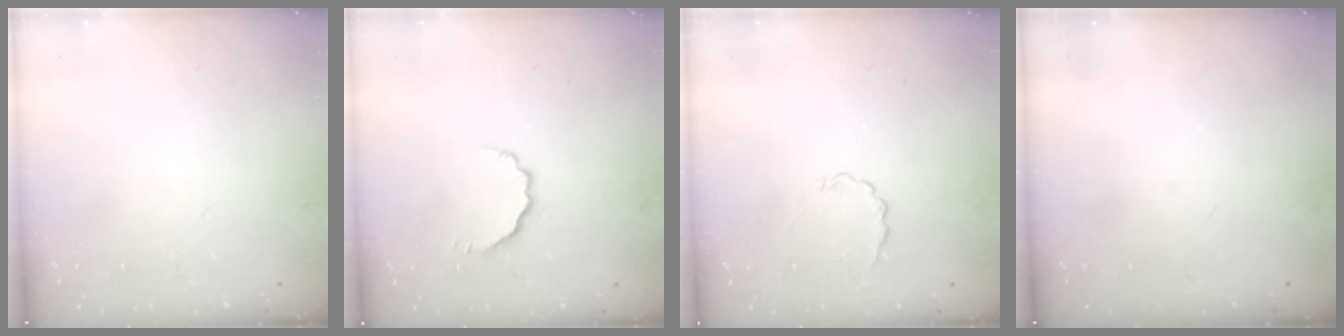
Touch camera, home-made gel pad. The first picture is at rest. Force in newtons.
{"total": 4.1, "press": 3.9, "slide": 1.0}
{"total": 3.0, "press": 2.8, "slide": 0.9}
{"total": 0.0}